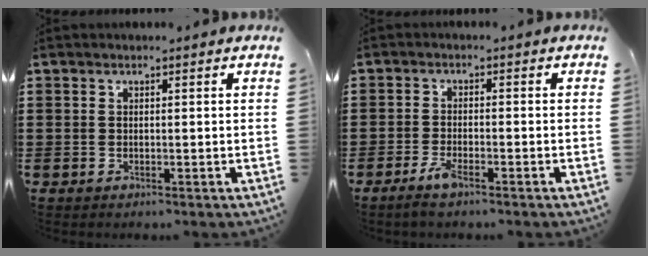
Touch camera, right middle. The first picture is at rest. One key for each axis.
{"total": 3.0, "fx": -1.9, "fy": 0.5, "fz": 2.2, "tx": -0.051, "ty": -0.003, "tz": -0.038}